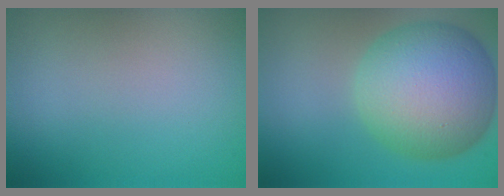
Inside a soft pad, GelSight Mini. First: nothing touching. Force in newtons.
{"total": 11.0, "press": 11.0, "slide": 0.4}